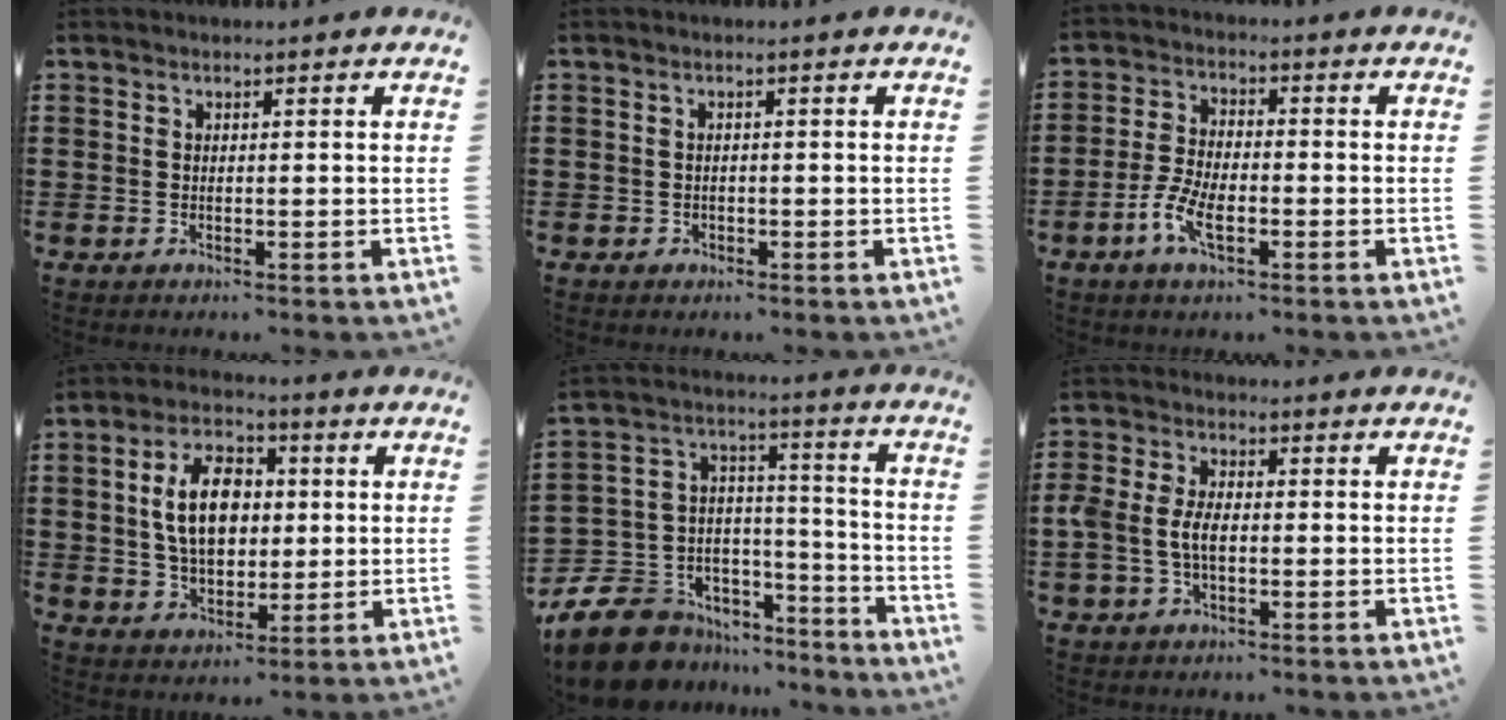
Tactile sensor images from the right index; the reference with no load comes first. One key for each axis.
{"total": 0.9, "fx": -0.6, "fy": 0.6, "fz": 0.2, "tx": -0.006, "ty": 0.001, "tz": -0.013}
{"total": 6.1, "fx": -2.7, "fy": 2.4, "fz": 4.9, "tx": -0.123, "ty": -0.008, "tz": -0.057}
{"total": 10.3, "fx": 0.9, "fy": 6.4, "fz": 7.9, "tx": -0.156, "ty": 0.013, "tz": 0.011}
{"total": 9.6, "fx": -7.3, "fy": 5.9, "fz": 1.8, "tx": -0.072, "ty": 0.003, "tz": -0.137}
{"total": 5.0, "fx": -0.8, "fy": 3.0, "fz": 3.9, "tx": -0.102, "ty": -0.003, "tz": -0.023}